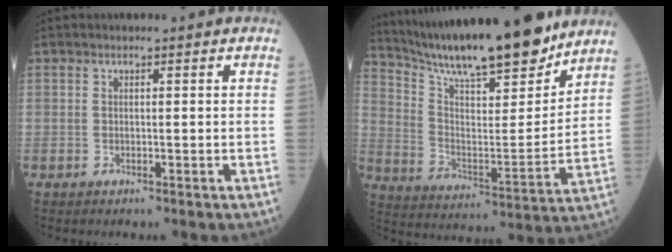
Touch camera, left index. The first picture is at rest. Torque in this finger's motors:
{"motor_torque": [0.42, -0.64, 0.76, 0.15]}